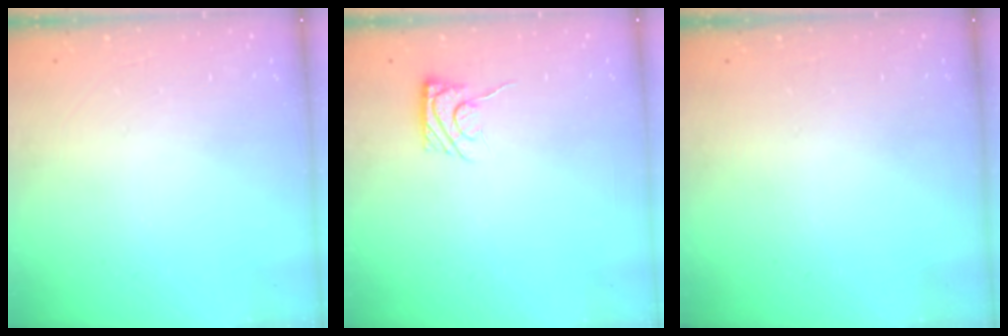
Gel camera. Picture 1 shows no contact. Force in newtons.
{"total": 6.1, "press": 5.9, "slide": 1.6}
{"total": 0.0}